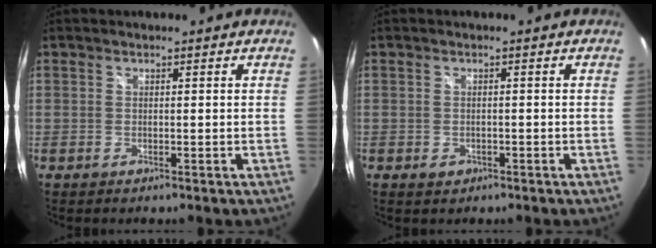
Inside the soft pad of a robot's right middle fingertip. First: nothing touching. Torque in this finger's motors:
{"motor_torque": [0.07, -0.21, 0.12, 0.00]}